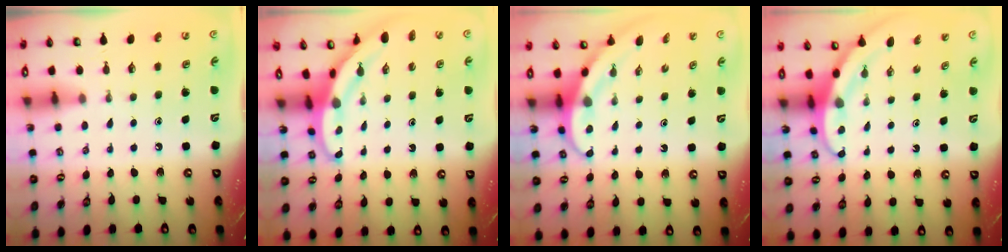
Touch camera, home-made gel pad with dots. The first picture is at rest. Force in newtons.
{"total": 3.7, "press": 3.7, "slide": 0.2}
{"total": 3.8, "press": 3.8, "slide": 0.2}
{"total": 3.7, "press": 3.6, "slide": 0.4}